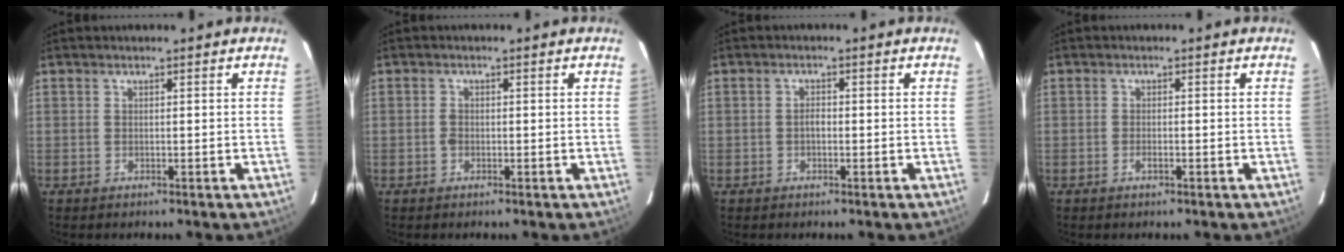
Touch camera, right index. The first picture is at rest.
{"total": 1.1, "force": [-0.4, 0.9, 0.6], "torque": [-0.011, 0.003, -0.009]}
{"total": 1.2, "force": [-0.4, 0.7, 0.9], "torque": [-0.016, 0.006, -0.008]}
{"total": 1.3, "force": [-0.7, 0.4, 1.0], "torque": [-0.023, 0.001, -0.014]}